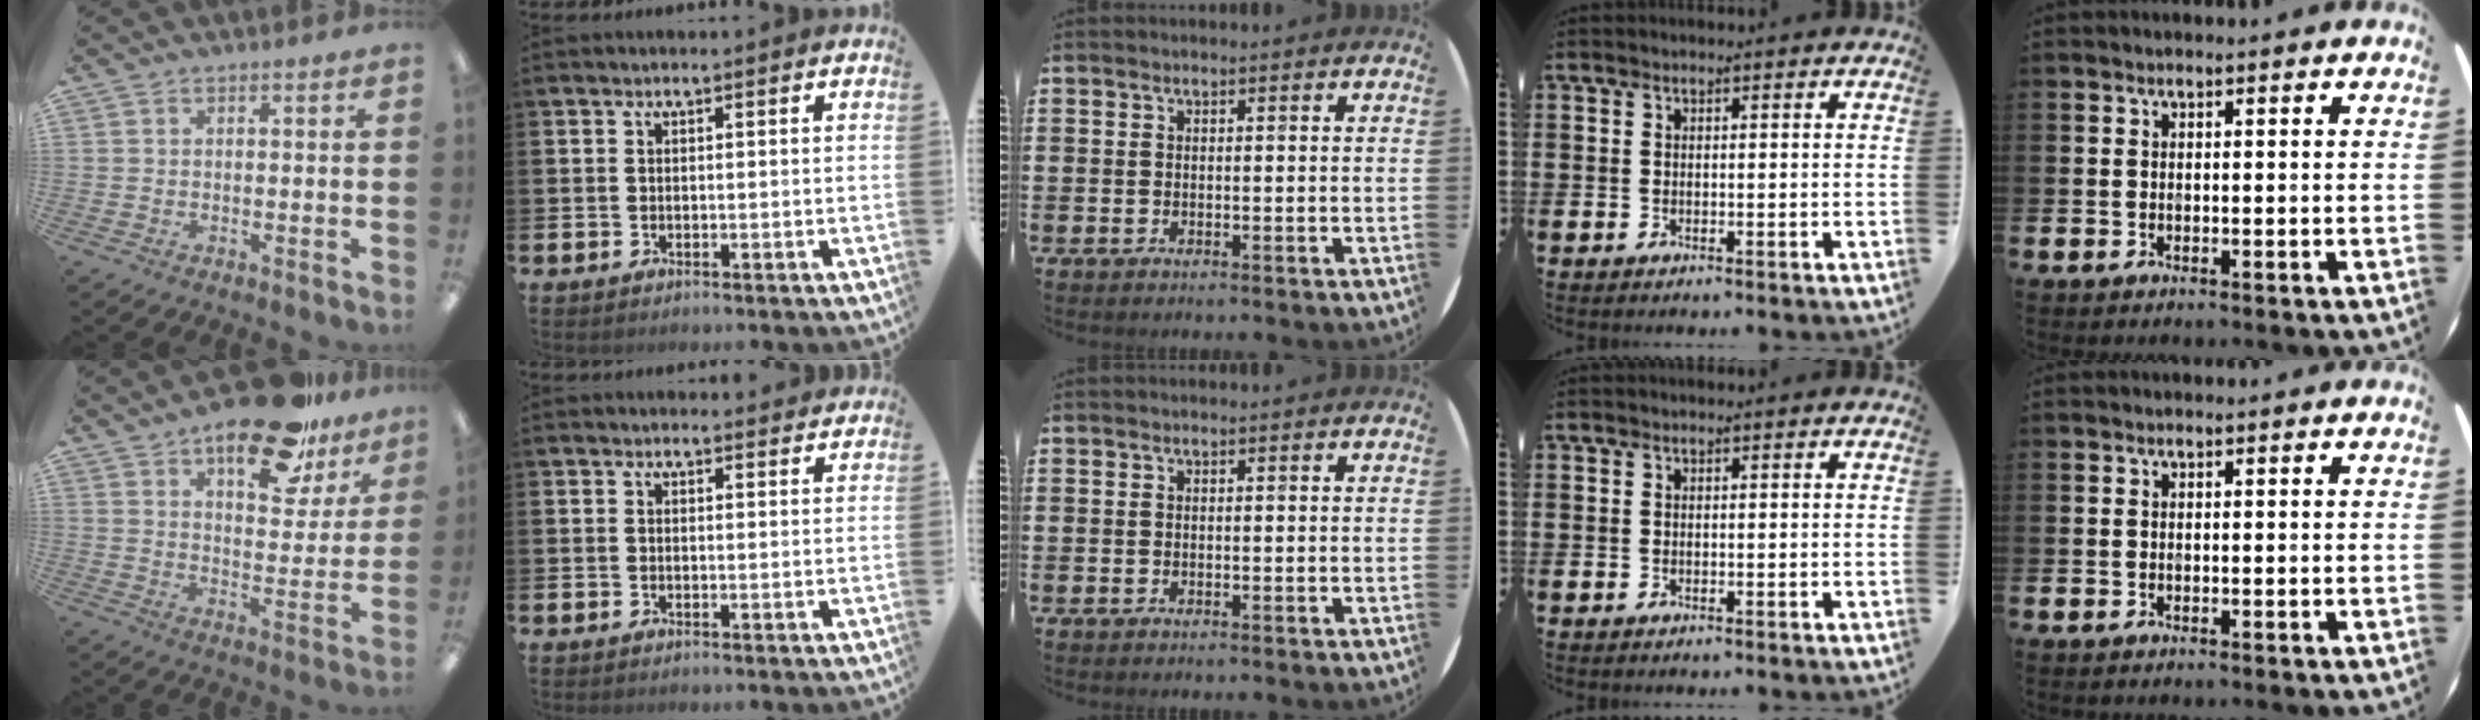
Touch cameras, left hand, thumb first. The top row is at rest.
{"thumb": {"total": 18.4, "force": [12.8, 8.0, 10.5], "torque": [-0.136, -0.071, 0.210]}, "index": {"total": 1.3, "force": [1.3, 0.3, 0.1], "torque": [0.007, -0.003, 0.021]}}